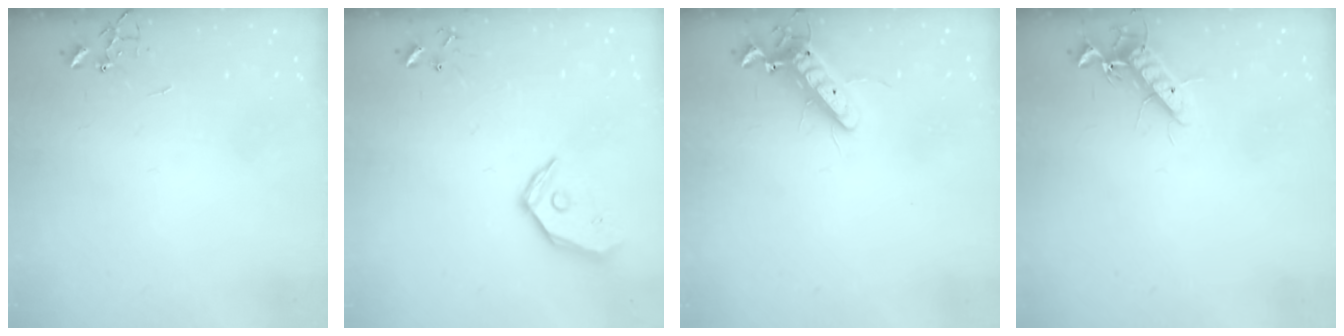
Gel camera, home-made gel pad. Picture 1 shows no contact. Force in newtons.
{"total": 12.3, "press": 12.1, "slide": 1.9}
{"total": 11.6, "press": 11.4, "slide": 2.2}
{"total": 11.0, "press": 10.9, "slide": 1.9}